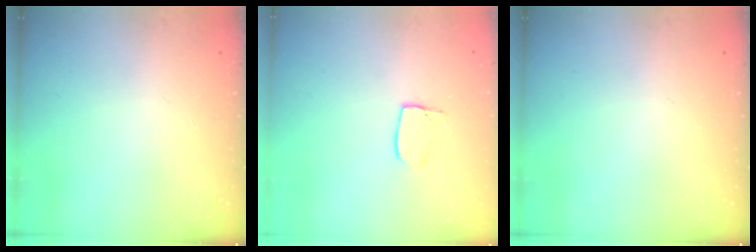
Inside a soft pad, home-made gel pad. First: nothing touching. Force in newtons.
{"total": 5.8, "press": 5.8, "slide": 0.4}
{"total": 0.0}